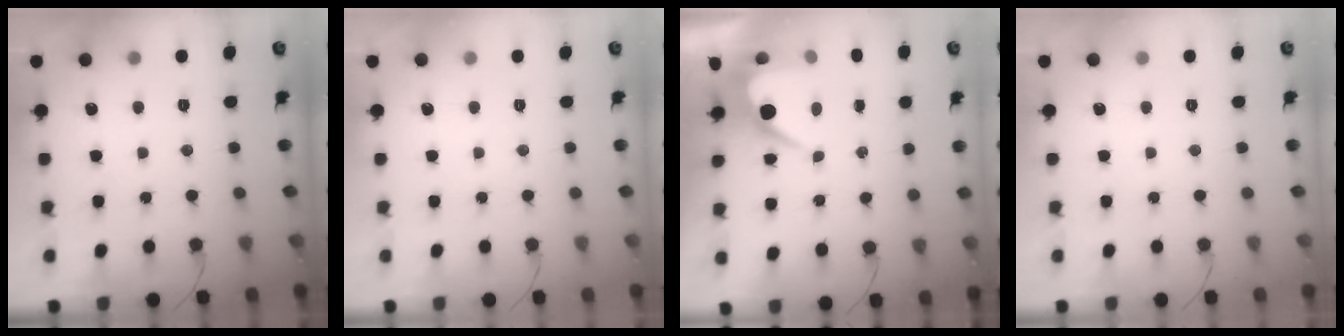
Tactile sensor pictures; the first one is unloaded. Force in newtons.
{"total": 0.0}
{"total": 6.8, "press": 6.8, "slide": 0.3}
{"total": 0.0}